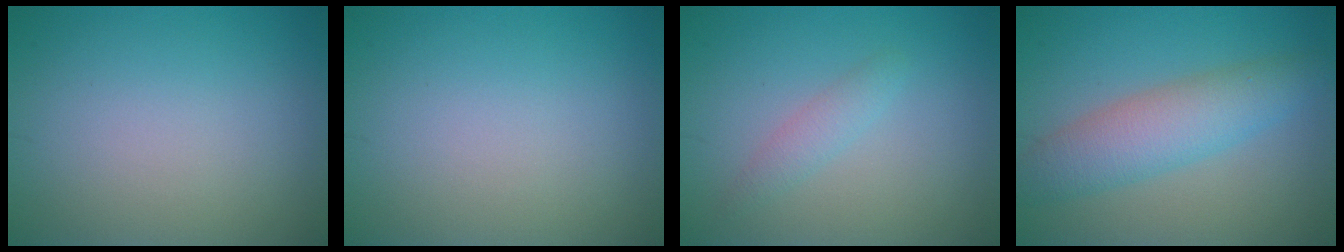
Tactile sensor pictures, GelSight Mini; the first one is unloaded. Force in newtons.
{"total": 0.0}
{"total": 1.6, "press": 1.6, "slide": 0.2}
{"total": 5.0, "press": 5.0, "slide": 0.1}